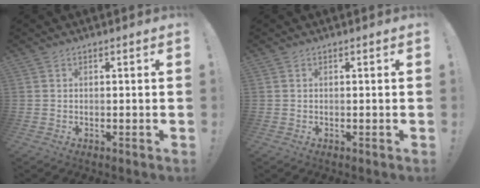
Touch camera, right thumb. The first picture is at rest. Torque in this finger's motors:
{"motor_torque": [-0.02, -0.14, 0.01, 0.24, 0.03]}